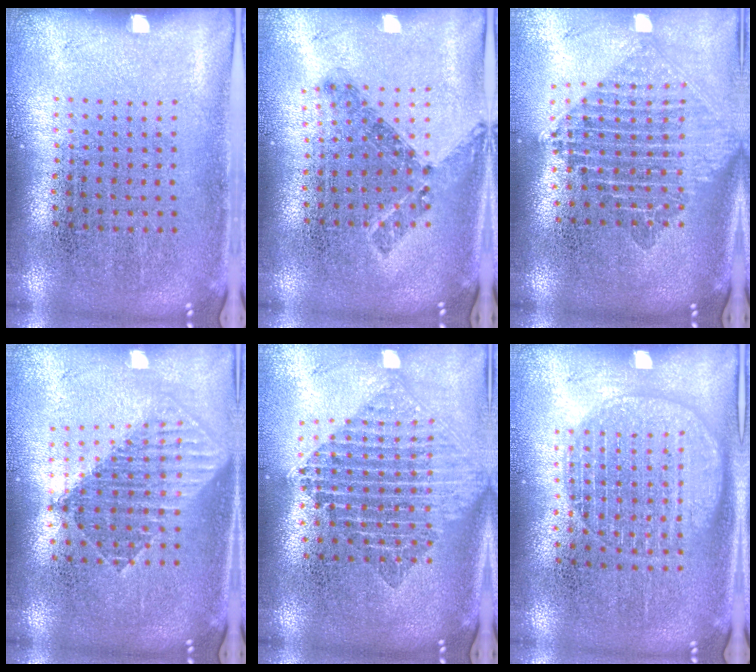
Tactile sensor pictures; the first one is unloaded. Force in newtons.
{"total": 0.8, "press": 0.7, "slide": 0.5}
{"total": 2.3, "press": 1.8, "slide": 1.4}
{"total": 1.7, "press": 1.5, "slide": 0.9}
{"total": 2.2, "press": 1.6, "slide": 1.4}
{"total": 1.6, "press": 1.6, "slide": 0.1}